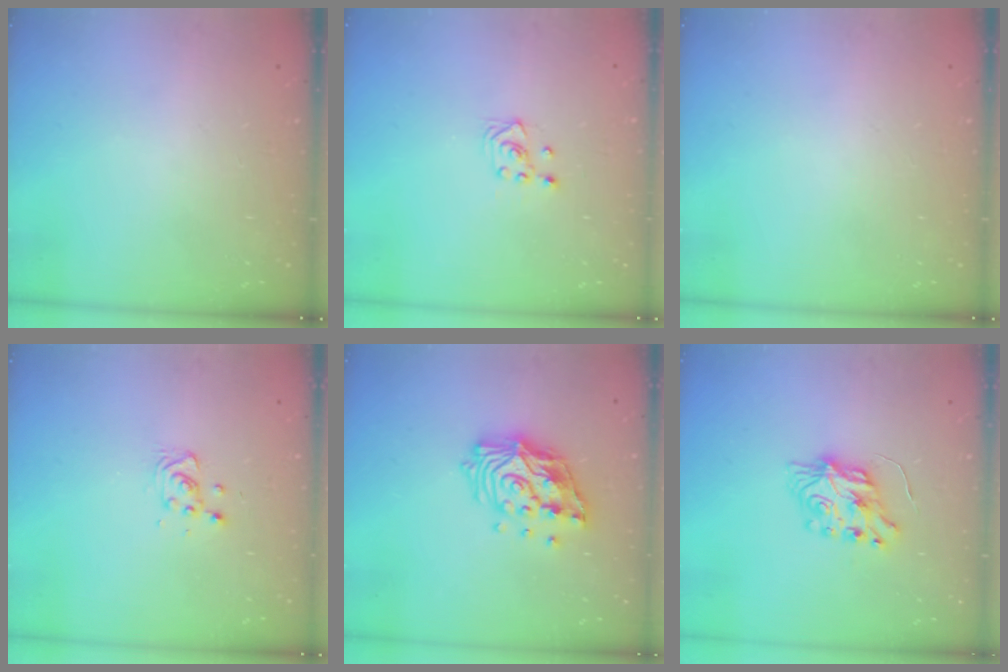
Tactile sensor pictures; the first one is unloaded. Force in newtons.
{"total": 3.0, "press": 2.6, "slide": 1.5}
{"total": 0.0}
{"total": 5.4, "press": 5.3, "slide": 1.2}
{"total": 15.4, "press": 15.3, "slide": 2.1}
{"total": 7.3, "press": 7.3, "slide": 0.3}